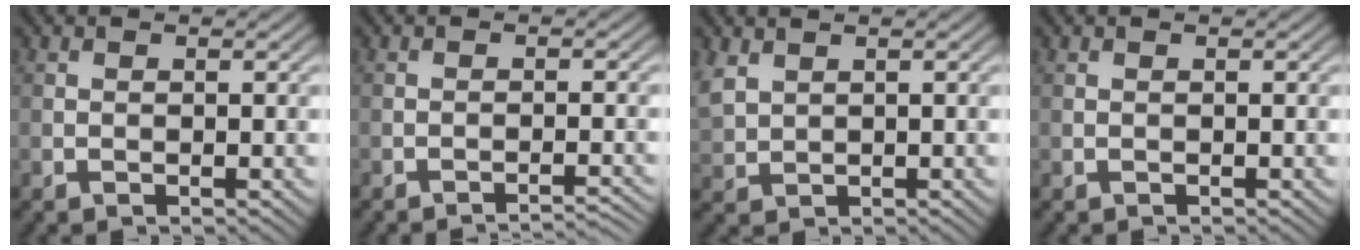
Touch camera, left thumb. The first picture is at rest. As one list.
[{"total": 2.9, "force": [-2.6, 0.2, 1.3], "torque": [-0.016, 0.009, -0.044]}, {"total": 2.9, "force": [1.6, 1.9, 1.5], "torque": [-0.052, 0.003, 0.038]}, {"total": 0.0}]